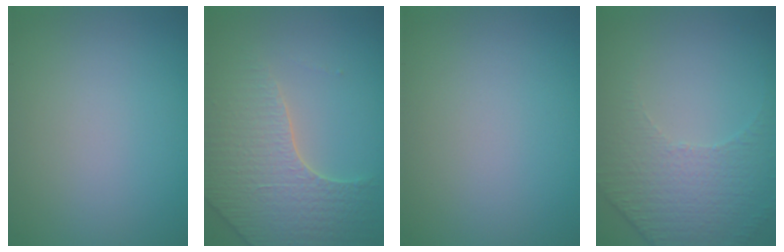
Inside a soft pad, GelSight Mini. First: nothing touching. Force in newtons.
{"total": 4.7, "press": 4.4, "slide": 1.5}
{"total": 0.0}
{"total": 5.0, "press": 3.3, "slide": 3.8}